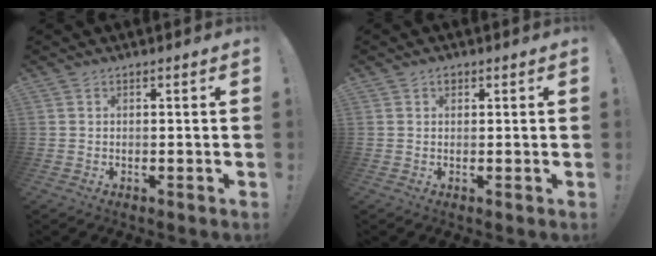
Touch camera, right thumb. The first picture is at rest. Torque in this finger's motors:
{"motor_torque": [-0.05, 0.26, 0.16, -0.05, -0.03]}